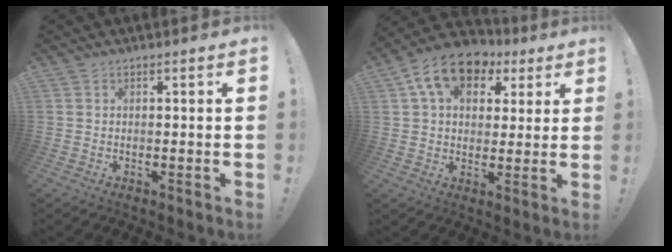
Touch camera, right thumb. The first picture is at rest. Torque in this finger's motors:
{"motor_torque": [0.94, 3.07, 0.66, -0.28, 0.07]}